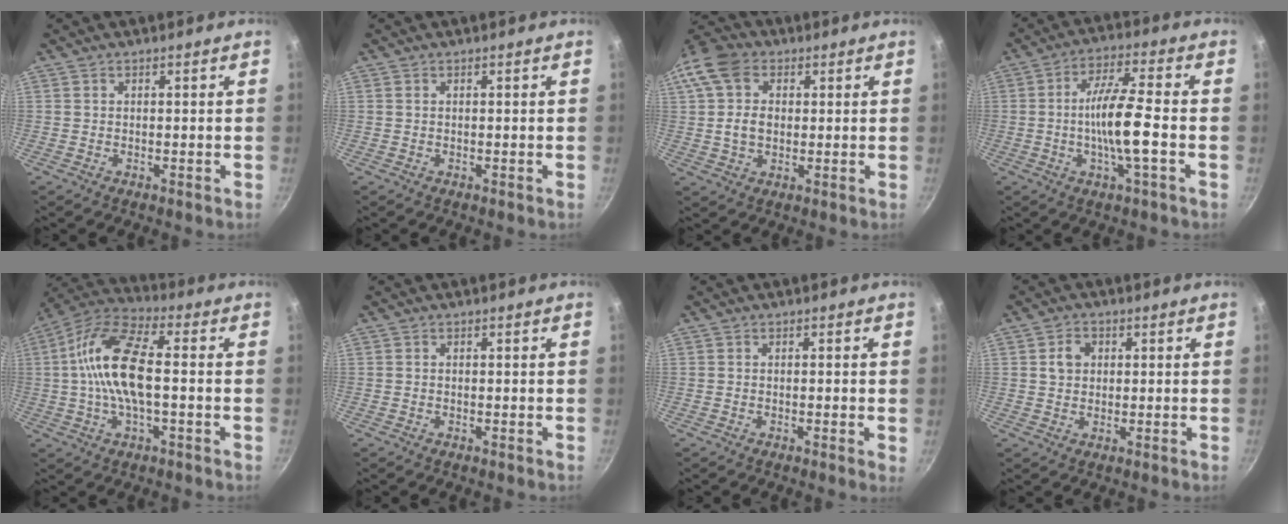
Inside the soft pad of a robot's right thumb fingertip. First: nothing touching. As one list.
[{"total": 0.0}, {"total": 12.8, "force": [2.3, 9.7, 8.0], "torque": [-0.155, 0.022, 0.031]}, {"total": 10.8, "force": [-1.9, 1.6, 10.5], "torque": [-0.191, 0.021, -0.041]}, {"total": 14.8, "force": [-0.1, 6.0, 13.6], "torque": [-0.253, 0.034, -0.018]}, {"total": 0.0}, {"total": 1.4, "force": [-0.2, 0.2, 1.4], "torque": [-0.023, -0.001, -0.007]}, {"total": 3.7, "force": [0.8, 3.0, 1.9], "torque": [-0.019, 0.003, 0.012]}]